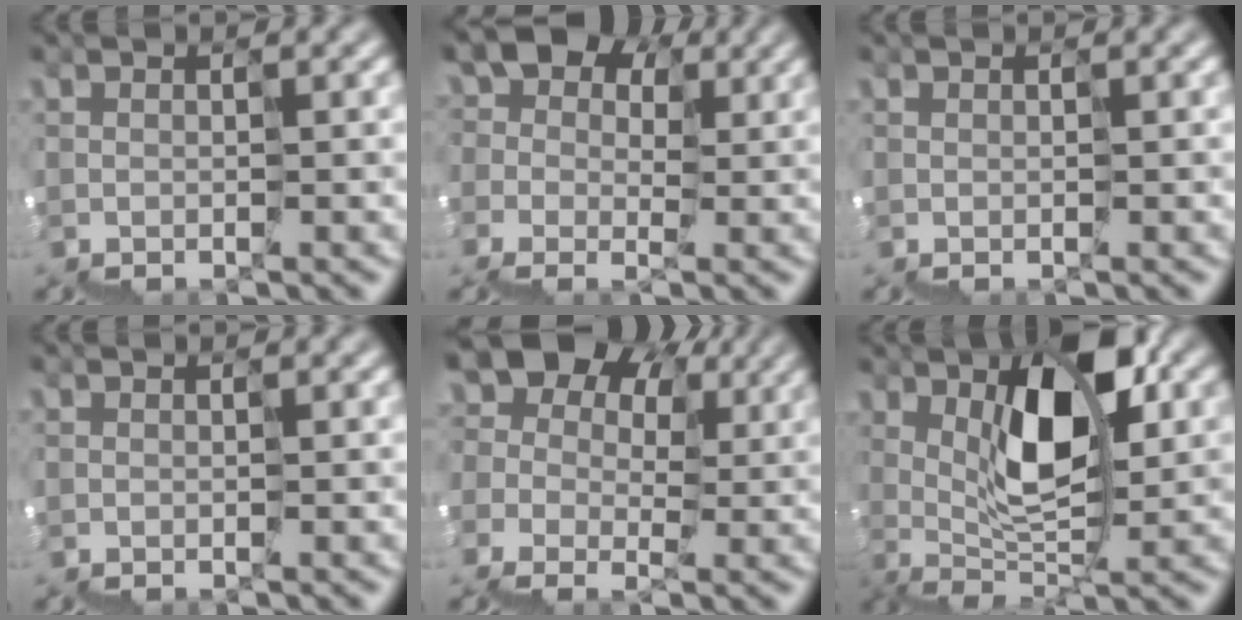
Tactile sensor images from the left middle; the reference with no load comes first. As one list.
[{"total": 6.2, "force": [2.7, 4.8, 2.9], "torque": [-0.044, 0.033, 0.030]}, {"total": 0.0}, {"total": 0.0}, {"total": 9.7, "force": [3.0, 7.7, 5.2], "torque": [-0.081, 0.035, 0.040]}, {"total": 6.6, "force": [2.3, 2.4, 5.7], "torque": [-0.104, 0.019, 0.037]}]